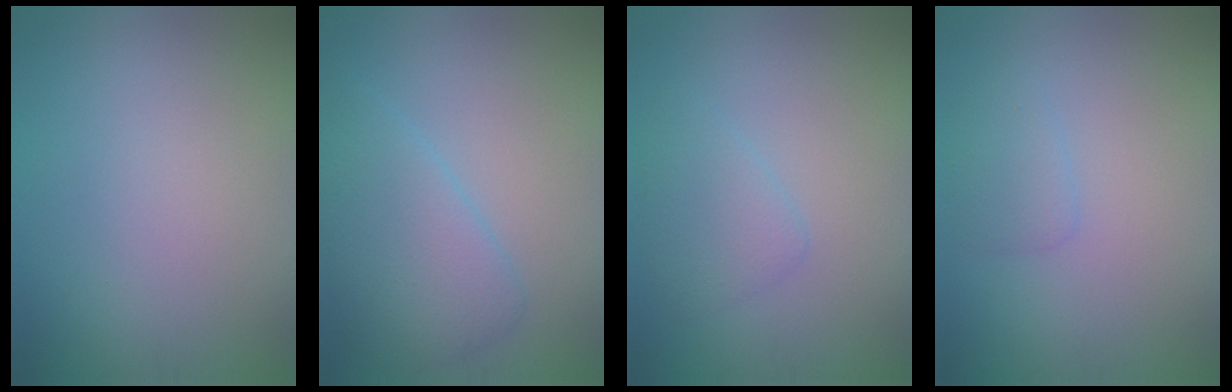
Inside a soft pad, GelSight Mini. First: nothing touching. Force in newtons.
{"total": 4.7, "press": 4.7, "slide": 0.3}
{"total": 2.4, "press": 2.4, "slide": 0.1}
{"total": 1.5, "press": 1.5, "slide": 0.1}